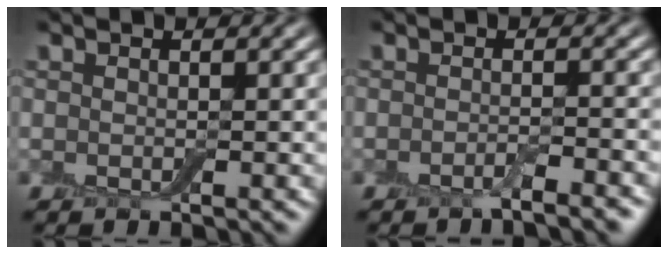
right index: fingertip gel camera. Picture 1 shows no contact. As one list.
[{"total": 1.9, "force": [-1.2, 0.3, 1.4], "torque": [-0.017, 0.000, -0.026]}]